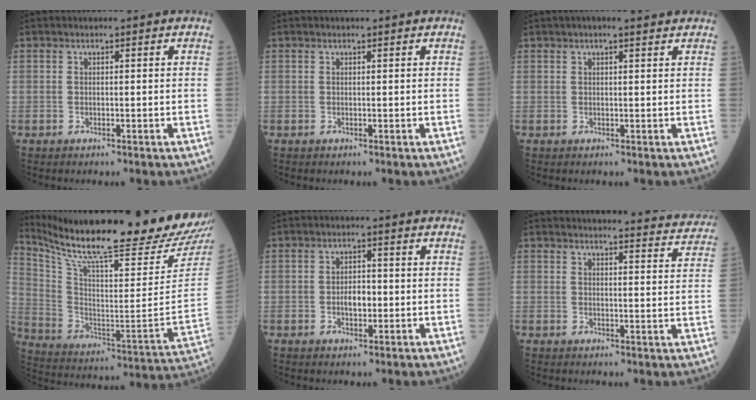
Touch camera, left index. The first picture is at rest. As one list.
[{"total": 0.5, "force": [0.4, 0.0, 0.3], "torque": [-0.008, 0.002, 0.008]}, {"total": 4.4, "force": [3.4, 0.6, 2.6], "torque": [-0.041, 0.029, 0.050]}, {"total": 27.5, "force": [24.7, -0.7, 12.0], "torque": [-0.227, -0.110, 0.371]}, {"total": 2.9, "force": [-0.4, 1.5, 2.5], "torque": [-0.043, 0.003, -0.006]}, {"total": 18.6, "force": [18.2, 1.7, 3.3], "torque": [-0.026, -0.050, 0.194]}]